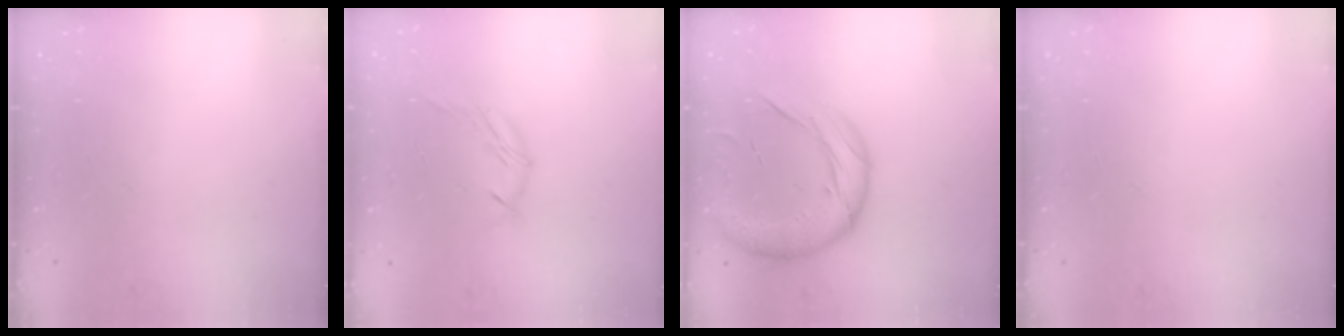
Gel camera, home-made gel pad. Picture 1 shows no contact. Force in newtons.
{"total": 5.7, "press": 5.6, "slide": 0.7}
{"total": 18.1, "press": 17.9, "slide": 2.8}
{"total": 0.0}